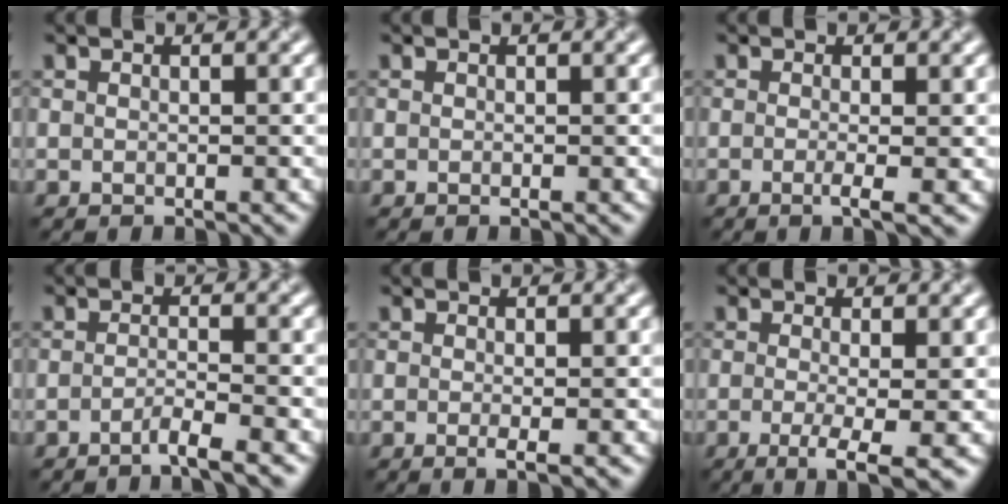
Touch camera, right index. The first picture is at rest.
{"total": 0.0}
{"total": 2.2, "force": [-0.4, 0.6, 2.1], "torque": [-0.032, -0.007, -0.009]}
{"total": 2.2, "force": [-1.3, 0.2, 1.7], "torque": [-0.022, 0.004, -0.033]}
{"total": 1.6, "force": [-0.3, 0.3, 1.6], "torque": [-0.024, -0.008, -0.007]}
{"total": 4.3, "force": [-1.2, 1.0, 4.0], "torque": [-0.069, -0.011, -0.019]}